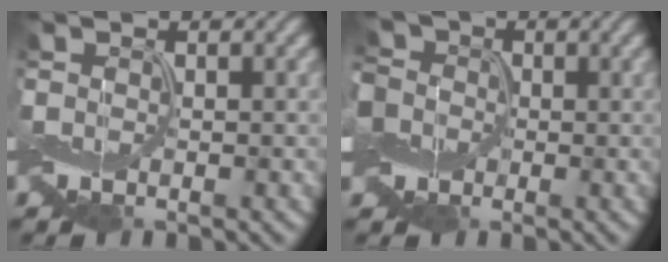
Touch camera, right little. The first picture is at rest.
{"total": 7.7, "force": [0.4, 6.8, 3.7], "torque": [-0.088, 0.022, -0.036]}